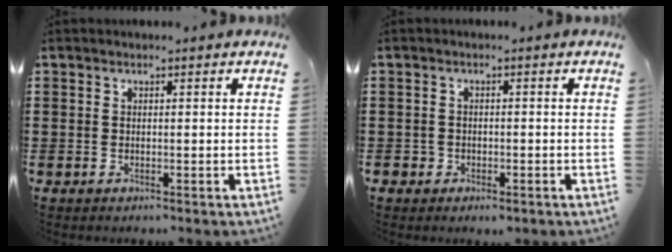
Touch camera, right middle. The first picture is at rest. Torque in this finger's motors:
{"motor_torque": [0.02, -0.01, 0.03, -0.01]}